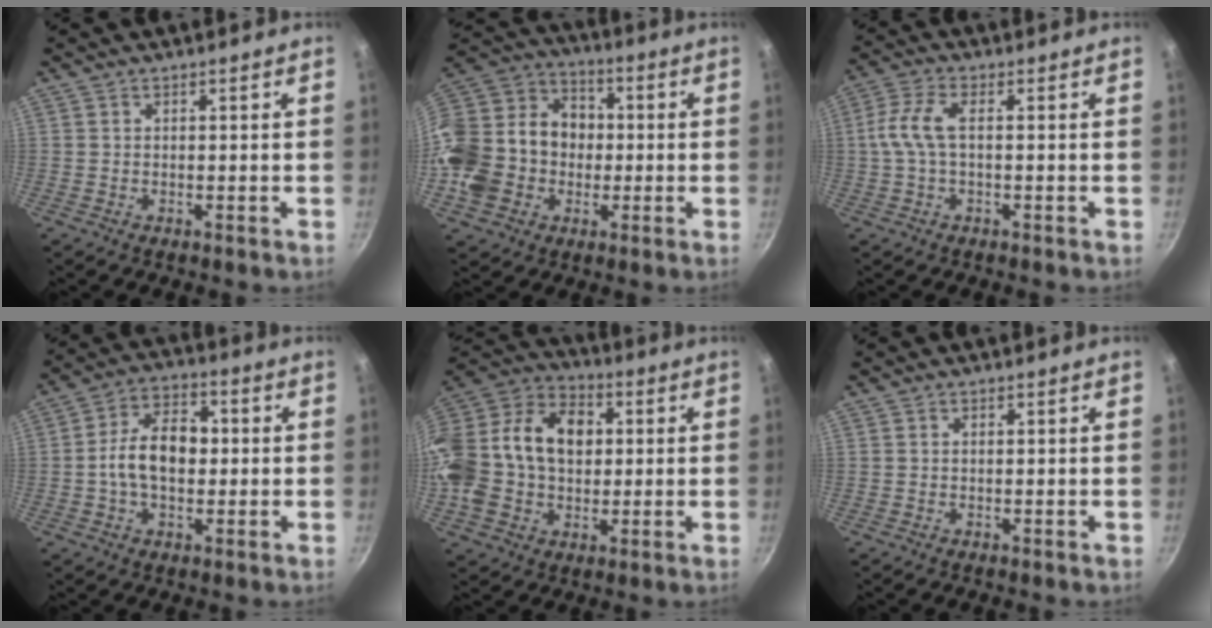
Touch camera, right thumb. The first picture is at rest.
{"total": 22.5, "force": [-3.3, 18.4, 12.5], "torque": [-0.258, 0.047, -0.055]}
{"total": 6.4, "force": [0.3, 2.9, 5.7], "torque": [-0.142, 0.017, 0.000]}
{"total": 11.1, "force": [-0.2, 6.9, 8.7], "torque": [-0.142, 0.025, -0.012]}
{"total": 25.5, "force": [1.9, 18.1, 17.9], "torque": [-0.379, 0.040, 0.039]}
{"total": 0.0}